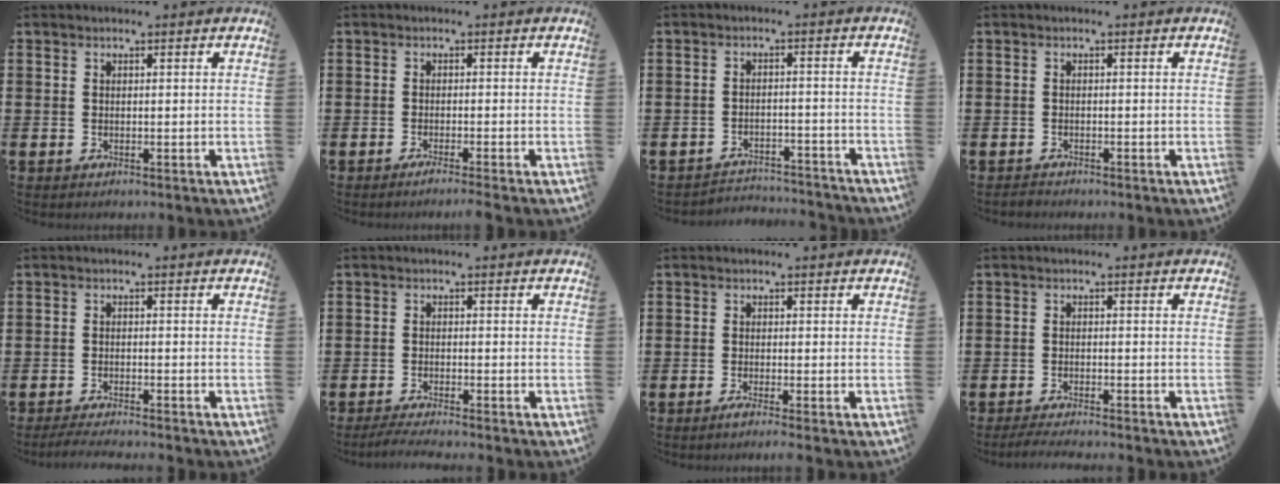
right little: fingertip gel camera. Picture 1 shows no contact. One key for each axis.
{"total": 1.1, "fx": -0.8, "fy": -0.1, "fz": 0.6, "tx": -0.009, "ty": -0.001, "tz": -0.016}
{"total": 2.8, "fx": -2.8, "fy": 0.1, "fz": -0.2, "tx": -0.004, "ty": 0.003, "tz": -0.062}
{"total": 0.6, "fx": -0.5, "fy": 0.2, "fz": 0.1, "tx": -0.004, "ty": -0.001, "tz": -0.012}
{"total": 1.7, "fx": -1.6, "fy": -0.1, "fz": 0.7, "tx": -0.010, "ty": 0.003, "tz": -0.031}
{"total": 1.8, "fx": -1.5, "fy": -0.1, "fz": 0.9, "tx": -0.014, "ty": 0.002, "tz": -0.029}
{"total": 1.1, "fx": -0.7, "fy": -0.1, "fz": 0.9, "tx": -0.014, "ty": -0.002, "tz": -0.013}
{"total": 1.7, "fx": -1.5, "fy": -0.1, "fz": 0.7, "tx": -0.011, "ty": 0.003, "tz": -0.030}